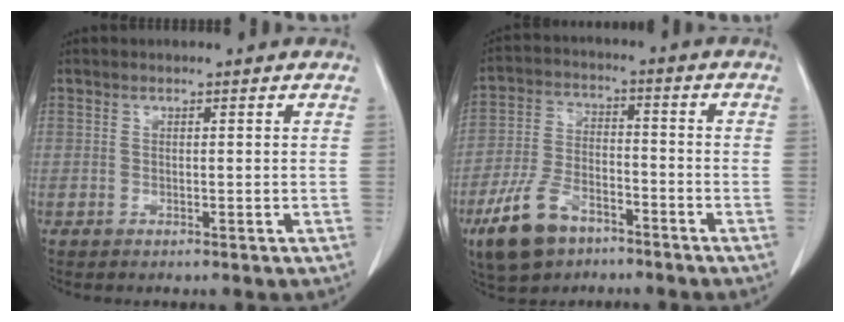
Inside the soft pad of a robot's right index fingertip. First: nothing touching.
{"total": 10.7, "force": [-6.7, 5.6, 6.1], "torque": [-0.137, -0.001, -0.122]}